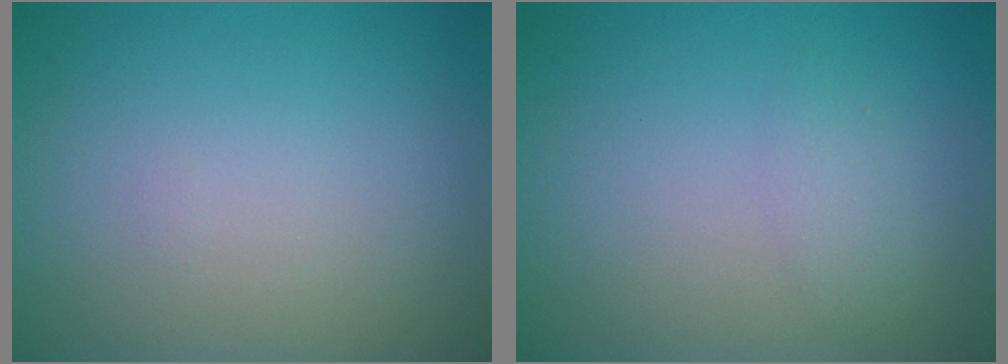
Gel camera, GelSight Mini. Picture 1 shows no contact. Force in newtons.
{"total": 1.3, "press": 1.3, "slide": 0.0}